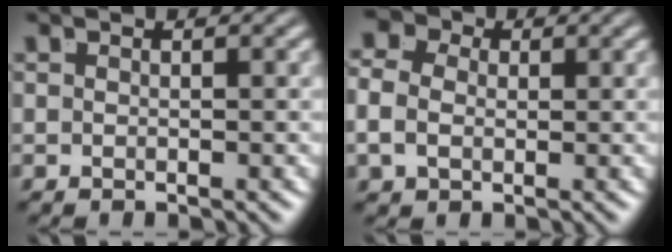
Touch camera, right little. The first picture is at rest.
{"total": 5.3, "force": [1.3, 4.5, 2.6], "torque": [-0.053, 0.006, 0.011]}